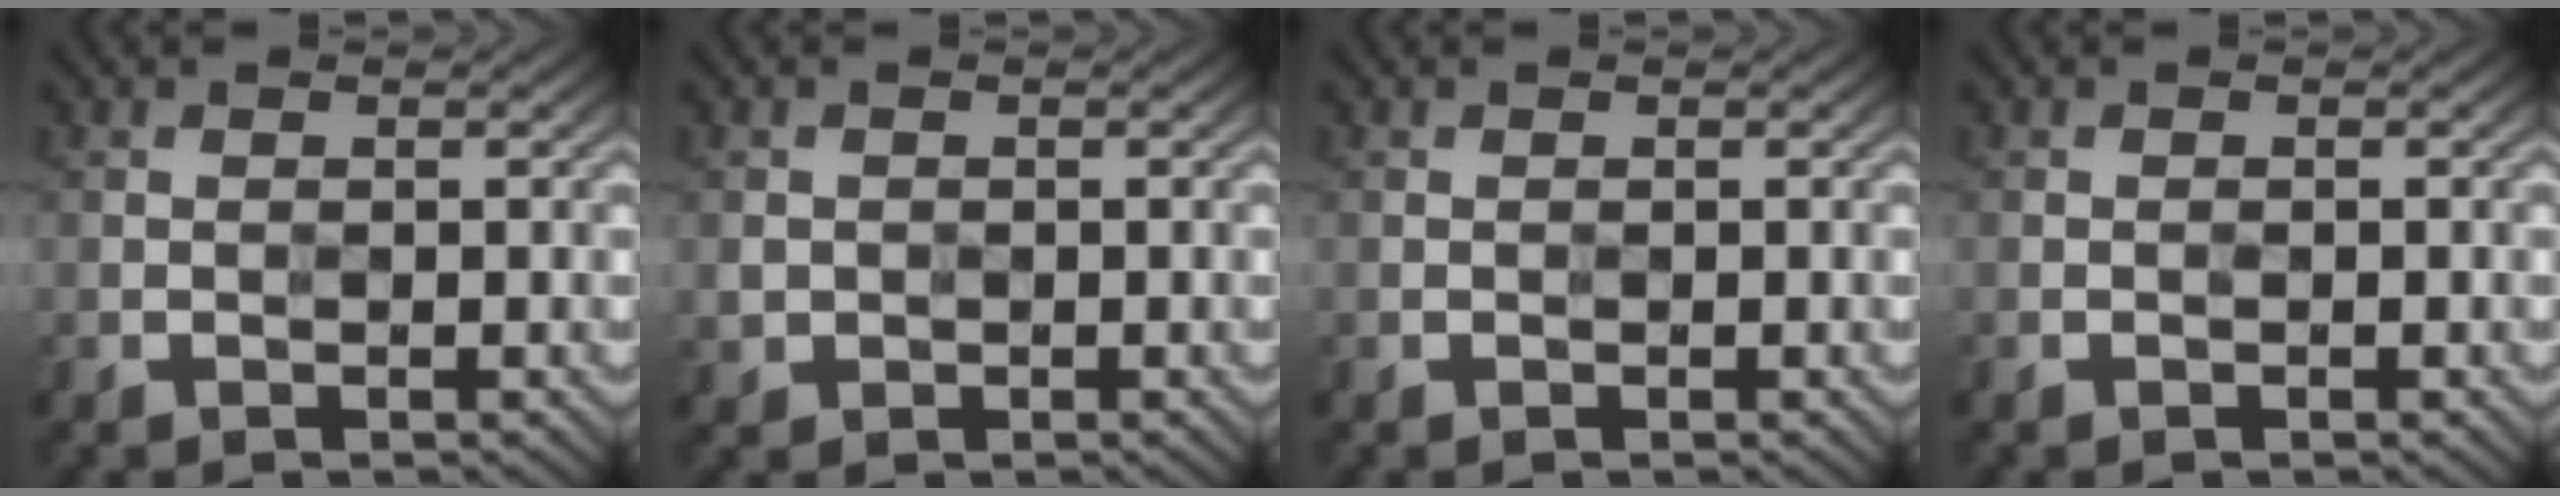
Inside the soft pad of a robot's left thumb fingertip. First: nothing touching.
{"total": 1.3, "force": [-0.1, 1.2, 0.3], "torque": [-0.006, -0.007, -0.003]}
{"total": 0.0}
{"total": 0.0}